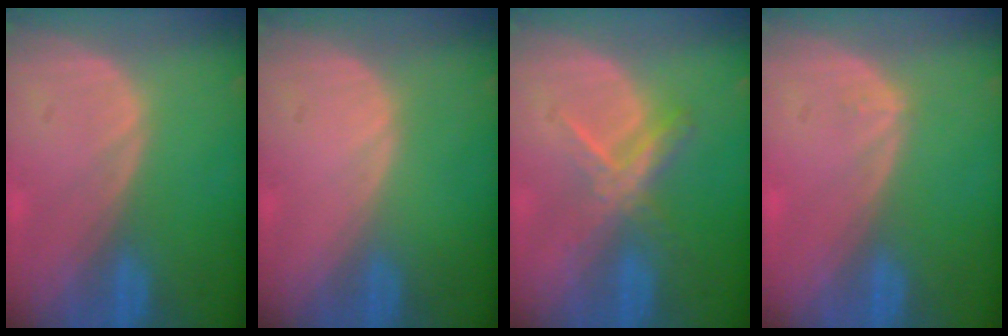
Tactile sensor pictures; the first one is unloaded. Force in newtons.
{"total": 0.0}
{"total": 5.5, "press": 5.1, "slide": 2.1}
{"total": 0.6, "press": 0.4, "slide": 0.5}